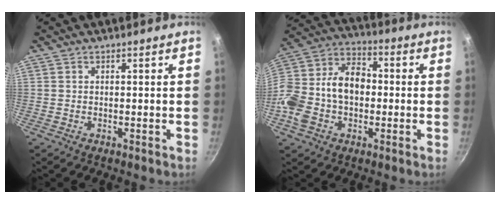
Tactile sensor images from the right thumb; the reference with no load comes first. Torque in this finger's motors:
{"motor_torque": [1.98, 2.31, 1.35, -0.81, 0.14]}